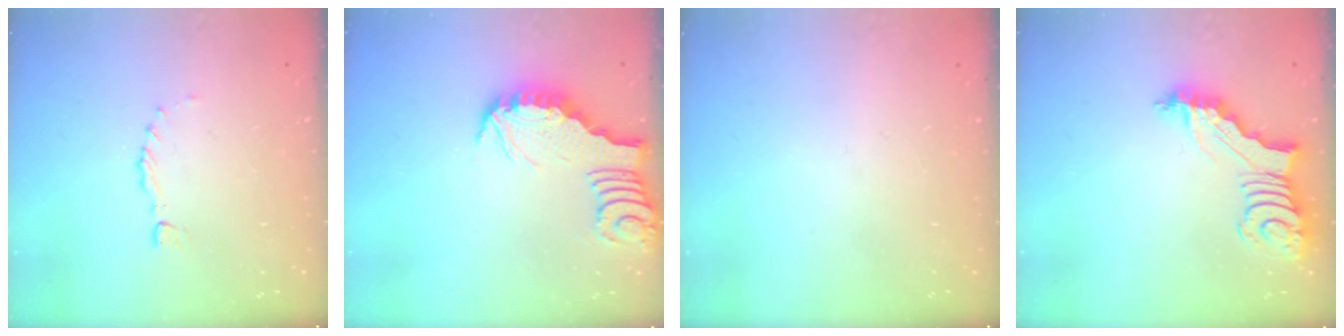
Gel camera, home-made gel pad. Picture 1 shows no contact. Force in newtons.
{"total": 2.9, "press": 2.9, "slide": 0.3}
{"total": 0.0}
{"total": 5.3, "press": 5.3, "slide": 0.5}